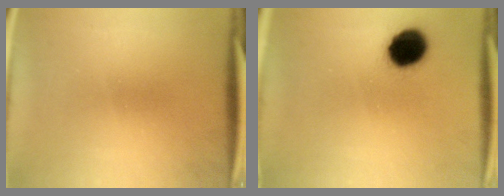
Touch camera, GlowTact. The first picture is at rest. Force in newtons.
{"total": 9.9}